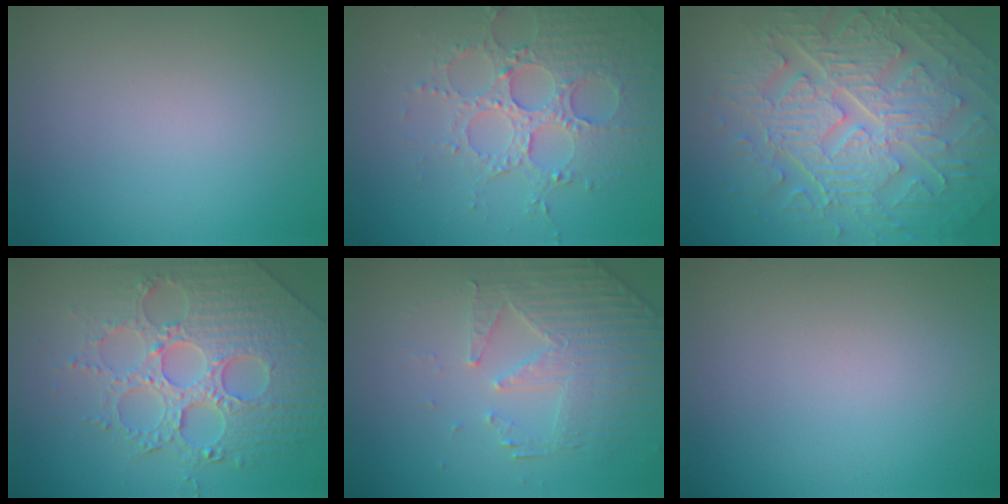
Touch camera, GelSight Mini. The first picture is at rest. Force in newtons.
{"total": 4.9, "press": 4.1, "slide": 2.7}
{"total": 10.2, "press": 6.8, "slide": 7.5}
{"total": 7.3, "press": 6.0, "slide": 4.0}
{"total": 4.9, "press": 3.8, "slide": 3.0}
{"total": 0.0}